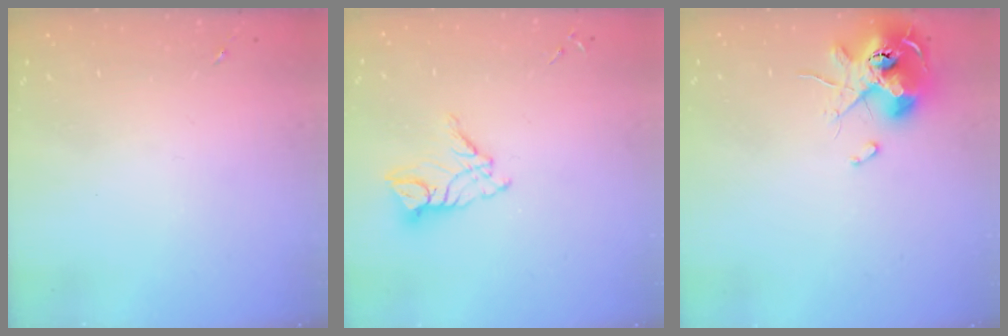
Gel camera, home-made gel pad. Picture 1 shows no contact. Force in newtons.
{"total": 10.7, "press": 10.6, "slide": 0.9}
{"total": 13.7, "press": 13.6, "slide": 1.8}